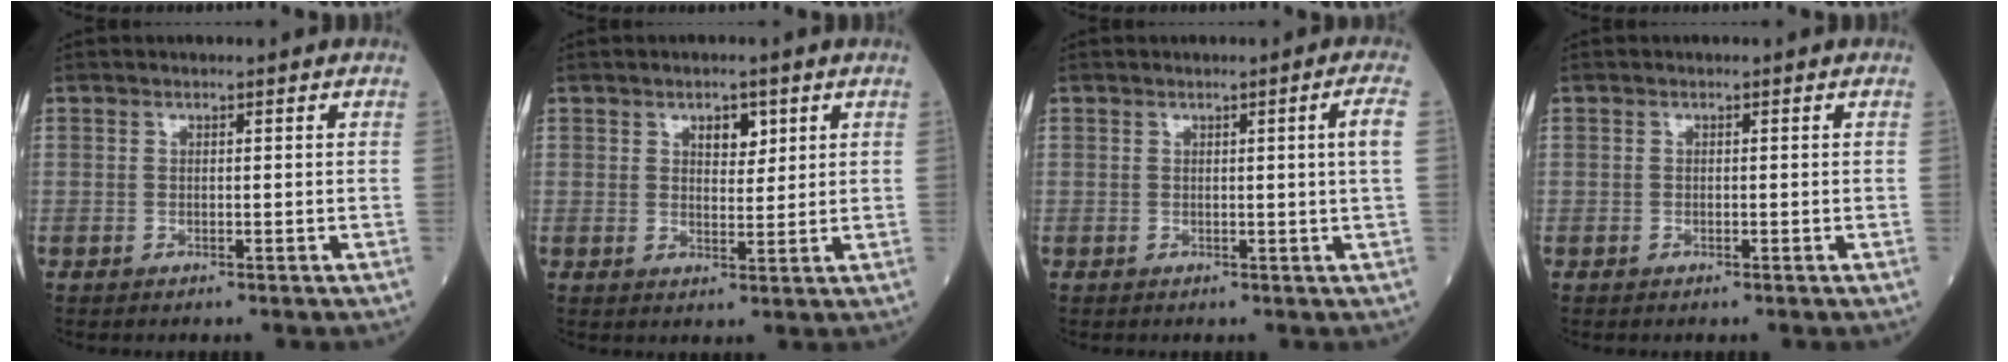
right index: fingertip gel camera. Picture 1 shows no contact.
{"total": 3.3, "force": [1.7, 1.7, 2.3], "torque": [-0.032, 0.000, 0.027]}
{"total": 2.6, "force": [0.3, -0.9, 2.4], "torque": [-0.035, -0.004, 0.008]}
{"total": 0.0}